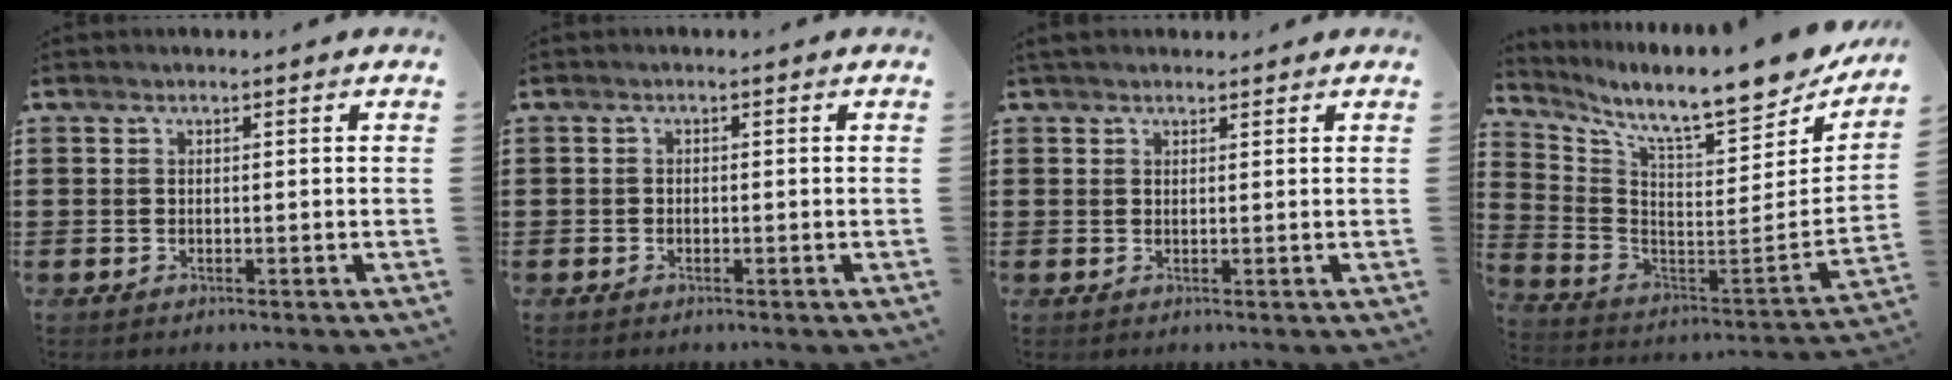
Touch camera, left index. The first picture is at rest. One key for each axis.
{"total": 0.7, "fx": -0.5, "fy": 0.4, "fz": 0.1, "tx": -0.005, "ty": 0.001, "tz": -0.012}
{"total": 1.4, "fx": 1.2, "fy": 0.6, "fz": 0.3, "tx": -0.009, "ty": 0.005, "tz": 0.023}
{"total": 9.4, "fx": 8.1, "fy": 0.6, "fz": 4.8, "tx": -0.107, "ty": -0.082, "tz": 0.128}